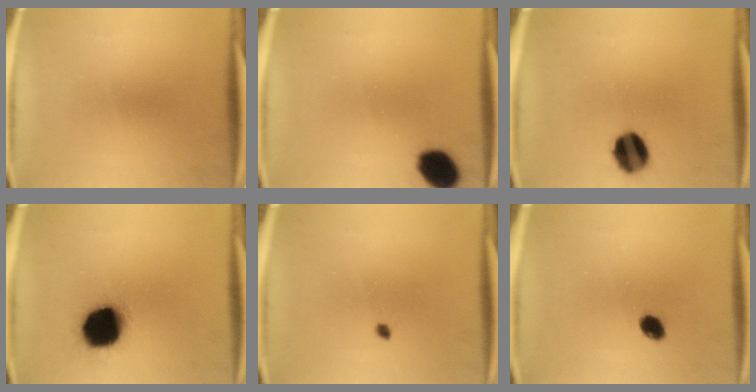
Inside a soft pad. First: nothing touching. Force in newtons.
{"total": 8.8}
{"total": 9.9}
{"total": 17.1}
{"total": 0.8}
{"total": 3.1}